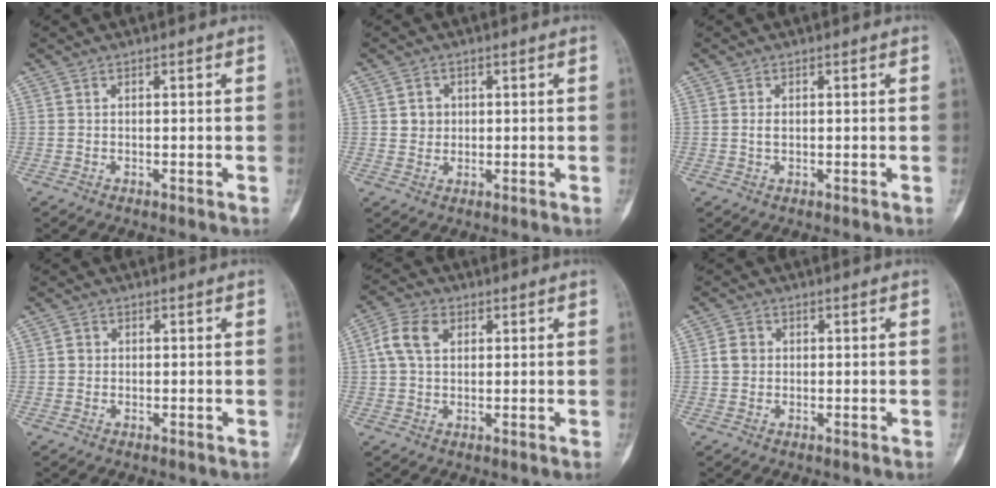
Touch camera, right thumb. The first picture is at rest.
{"total": 3.1, "force": [0.6, 2.8, 1.0], "torque": [0.001, 0.001, 0.009]}
{"total": 1.3, "force": [0.1, 0.8, 1.0], "torque": [-0.017, -0.002, 0.004]}
{"total": 1.6, "force": [0.1, 1.5, 0.5], "torque": [-0.002, 0.003, 0.000]}
{"total": 6.8, "force": [1.9, 4.7, 4.5], "torque": [-0.087, 0.014, 0.032]}
{"total": 3.2, "force": [0.2, 2.9, 1.3], "torque": [-0.012, 0.006, 0.000]}